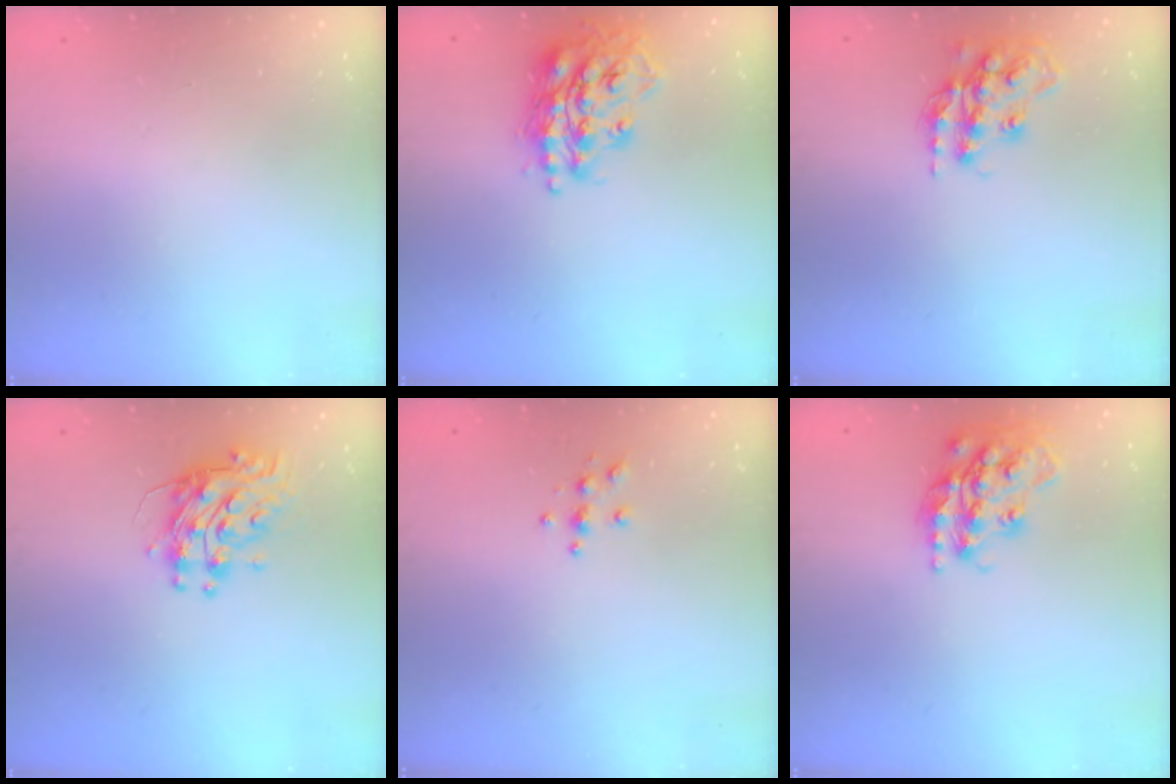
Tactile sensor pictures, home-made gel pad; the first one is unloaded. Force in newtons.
{"total": 17.5, "press": 17.5, "slide": 1.2}
{"total": 16.0, "press": 16.0, "slide": 1.2}
{"total": 9.8, "press": 9.8, "slide": 1.1}
{"total": 3.9, "press": 3.8, "slide": 0.4}
{"total": 18.3, "press": 18.3, "slide": 1.0}